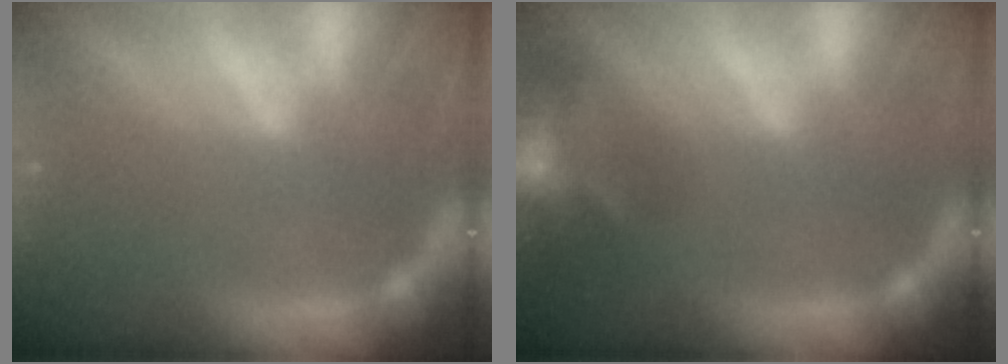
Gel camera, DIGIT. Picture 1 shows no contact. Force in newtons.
{"total": 9.5}